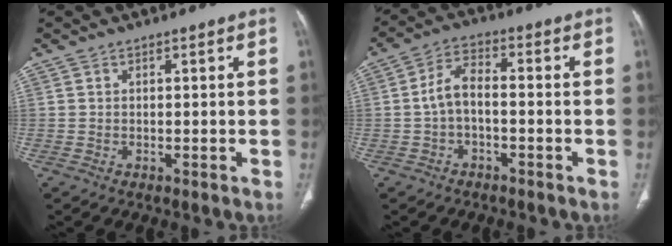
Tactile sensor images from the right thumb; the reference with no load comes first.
{"total": 5.8, "force": [-1.2, 3.1, 4.8], "torque": [-0.093, 0.027, -0.030]}